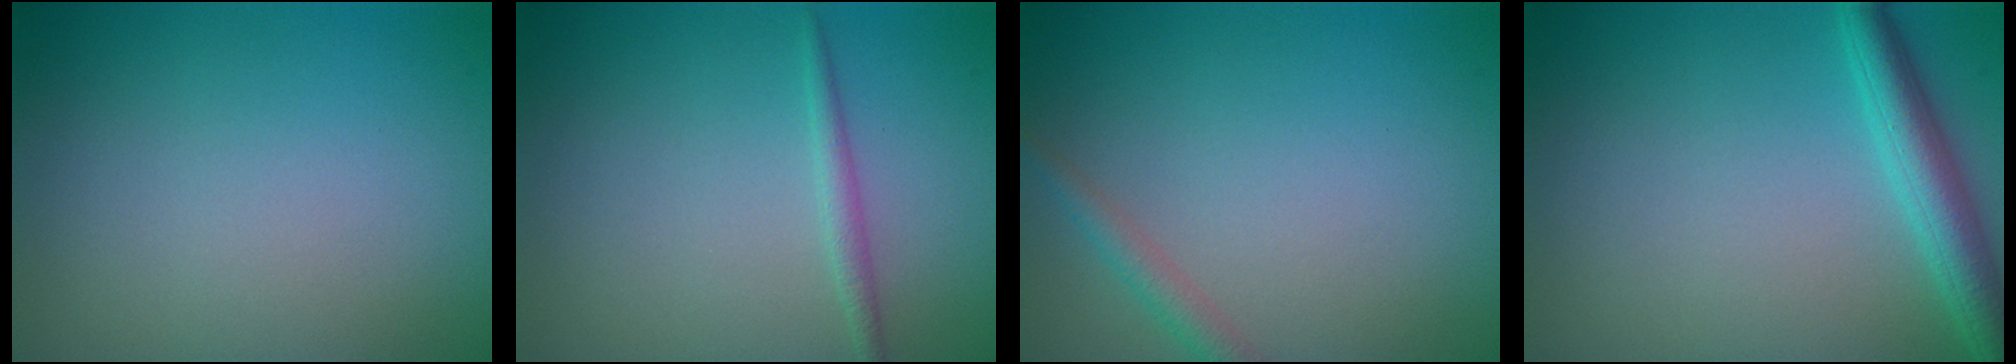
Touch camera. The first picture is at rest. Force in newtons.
{"total": 1.1, "press": 1.1, "slide": 0.0}
{"total": 1.7, "press": 1.7, "slide": 0.1}
{"total": 3.8, "press": 3.8, "slide": 0.1}